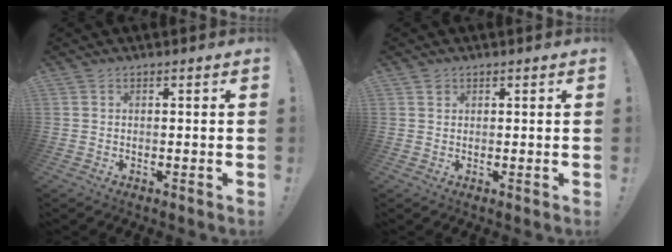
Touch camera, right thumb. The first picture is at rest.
{"total": 1.2, "force": [0.8, 0.9, 0.1], "torque": [0.000, -0.002, 0.015]}